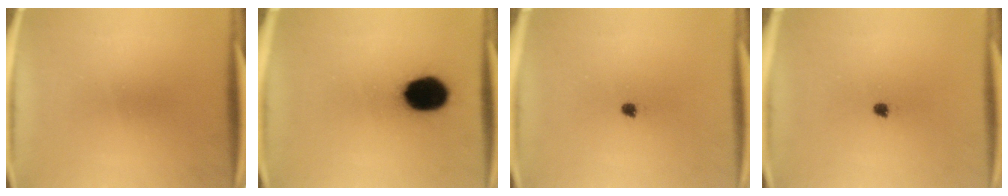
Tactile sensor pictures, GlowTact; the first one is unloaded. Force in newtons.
{"total": 14.1}
{"total": 1.3}
{"total": 1.3}